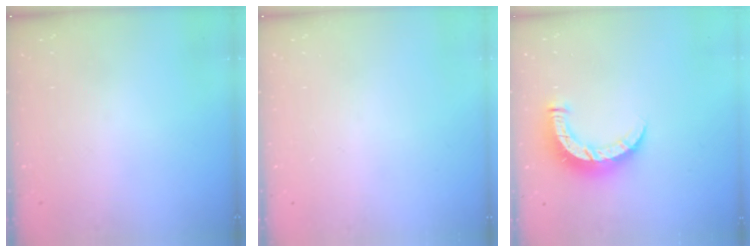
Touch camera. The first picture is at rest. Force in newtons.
{"total": 0.0}
{"total": 9.2, "press": 9.1, "slide": 0.6}